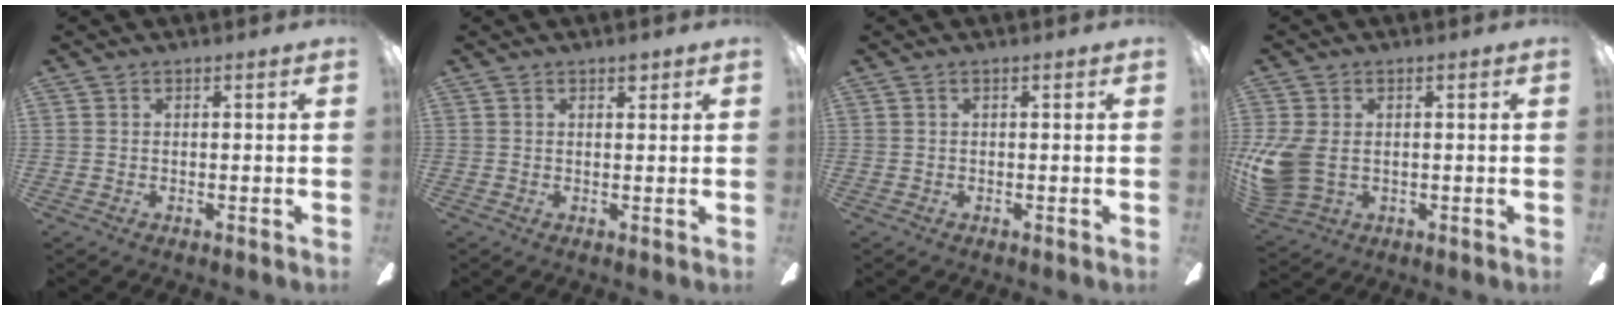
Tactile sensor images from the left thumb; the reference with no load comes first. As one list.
[{"total": 1.7, "force": [1.3, 0.9, 0.7], "torque": [0.002, -0.005, 0.020]}, {"total": 0.0}, {"total": 8.9, "force": [-0.3, 6.0, 6.6], "torque": [-0.156, -0.002, -0.001]}]